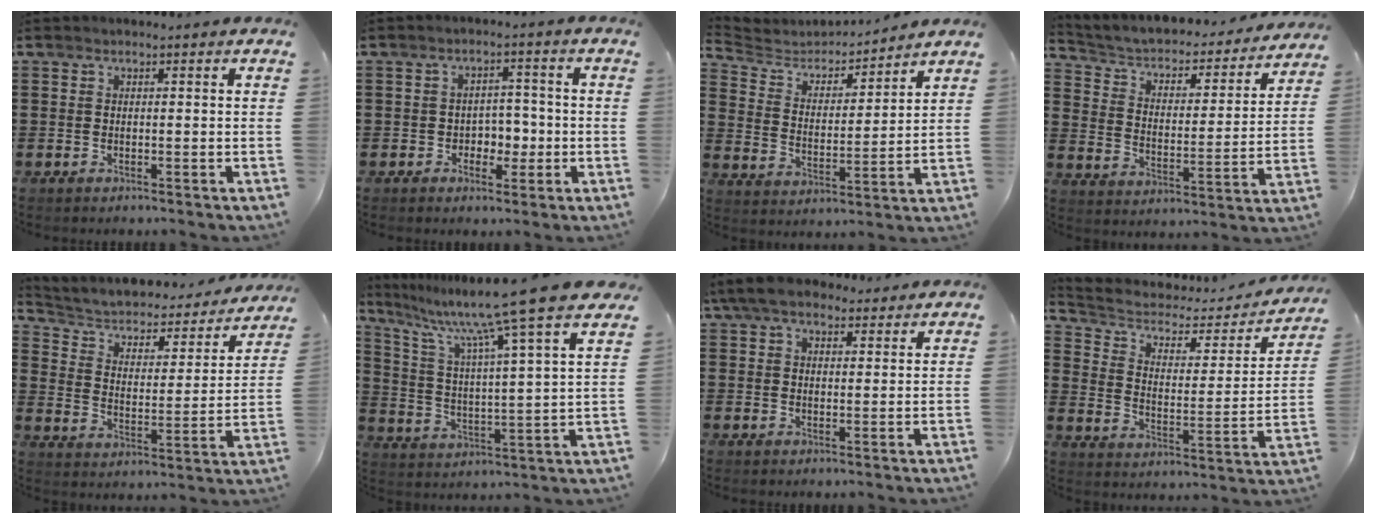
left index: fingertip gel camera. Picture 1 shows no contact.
{"total": 3.8, "force": [-1.1, 3.2, 1.8], "torque": [-0.037, 0.005, -0.028]}
{"total": 4.6, "force": [4.3, 1.5, 0.5], "torque": [-0.040, -0.031, 0.070]}
{"total": 2.9, "force": [2.4, 1.4, 1.0], "torque": [-0.038, -0.022, 0.029]}
{"total": 3.1, "force": [2.2, 1.8, 1.2], "torque": [-0.041, -0.021, 0.027]}
{"total": 11.3, "force": [9.4, -1.2, 6.2], "torque": [-0.150, -0.064, 0.145]}
{"total": 6.0, "force": [4.6, 2.7, 2.7], "torque": [-0.070, 0.005, 0.087]}
{"total": 4.5, "force": [3.3, 2.4, 1.8], "torque": [-0.060, -0.023, 0.049]}